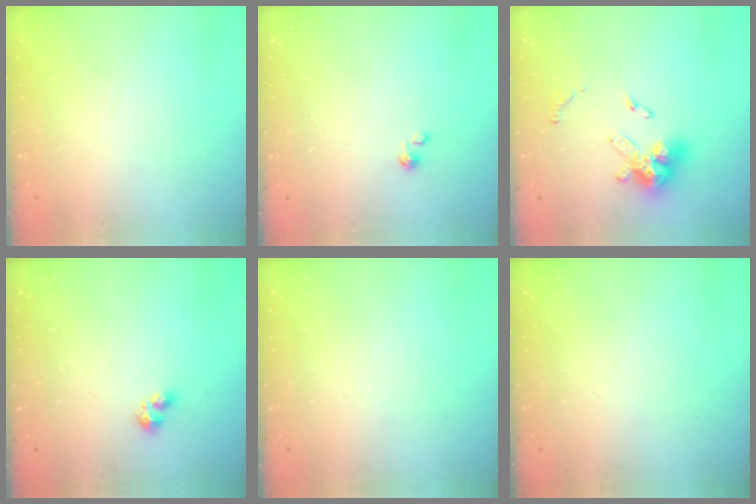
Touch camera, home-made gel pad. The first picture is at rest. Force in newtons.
{"total": 0.0}
{"total": 13.4, "press": 13.4, "slide": 1.3}
{"total": 2.3, "press": 2.2, "slide": 0.6}
{"total": 0.0}
{"total": 0.0}